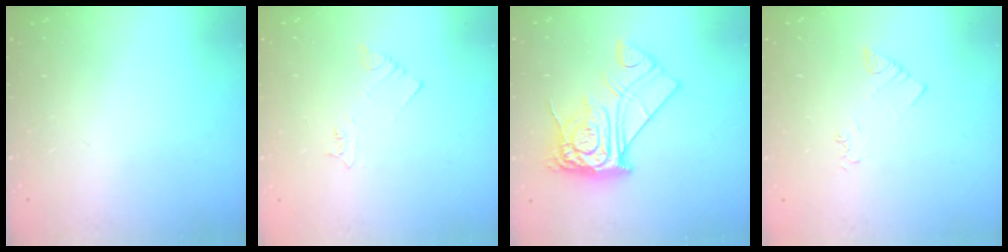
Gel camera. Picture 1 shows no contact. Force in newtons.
{"total": 2.1, "press": 2.1, "slide": 0.3}
{"total": 15.7, "press": 15.6, "slide": 1.6}
{"total": 2.3, "press": 2.3, "slide": 0.3}